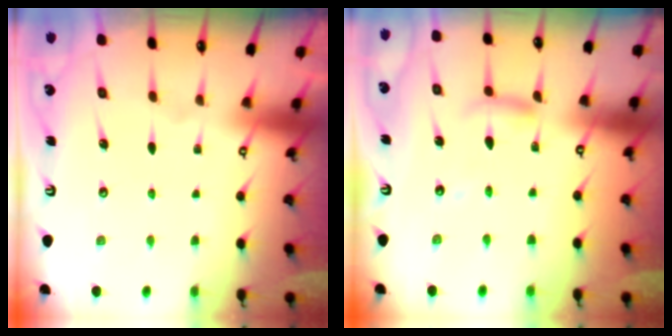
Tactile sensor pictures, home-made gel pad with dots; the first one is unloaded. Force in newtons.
{"total": 7.7, "press": 7.7, "slide": 0.6}